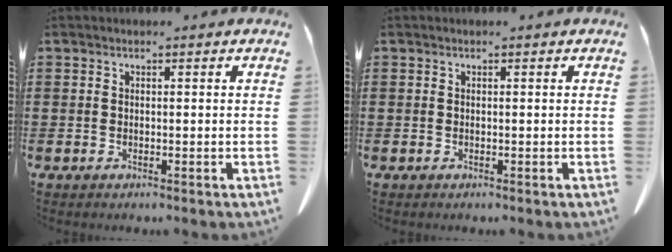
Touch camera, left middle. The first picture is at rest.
{"total": 0.0}